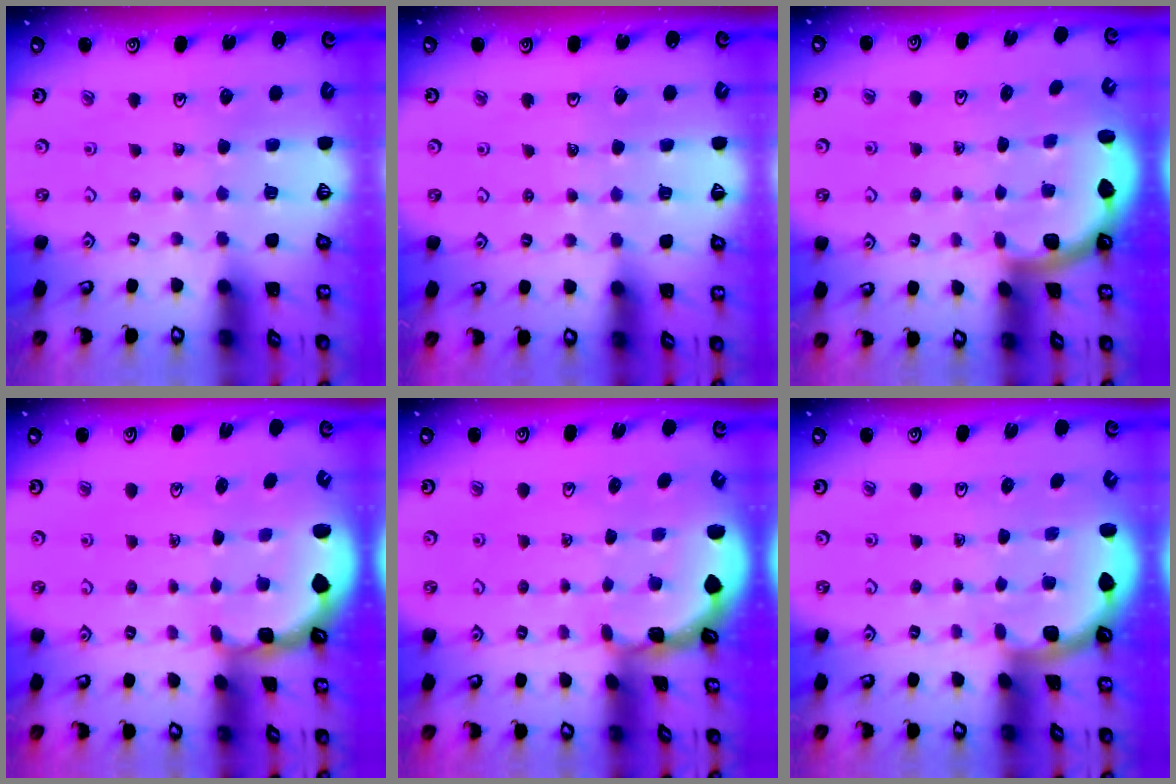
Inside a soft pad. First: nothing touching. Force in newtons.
{"total": 2.4, "press": 2.4, "slide": 0.2}
{"total": 2.5, "press": 2.4, "slide": 0.8}
{"total": 1.8, "press": 1.7, "slide": 0.5}
{"total": 1.5, "press": 1.5, "slide": 0.1}
{"total": 1.9, "press": 1.9, "slide": 0.0}